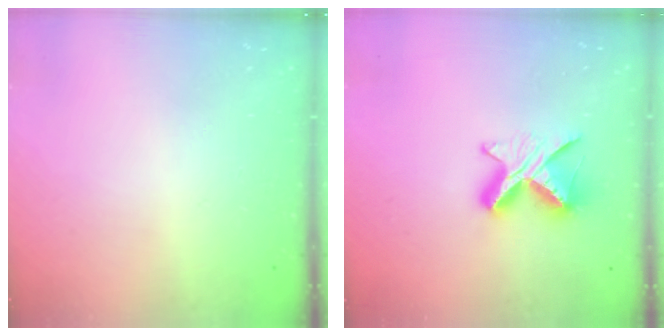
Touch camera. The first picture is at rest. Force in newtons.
{"total": 8.7, "press": 8.6, "slide": 1.2}